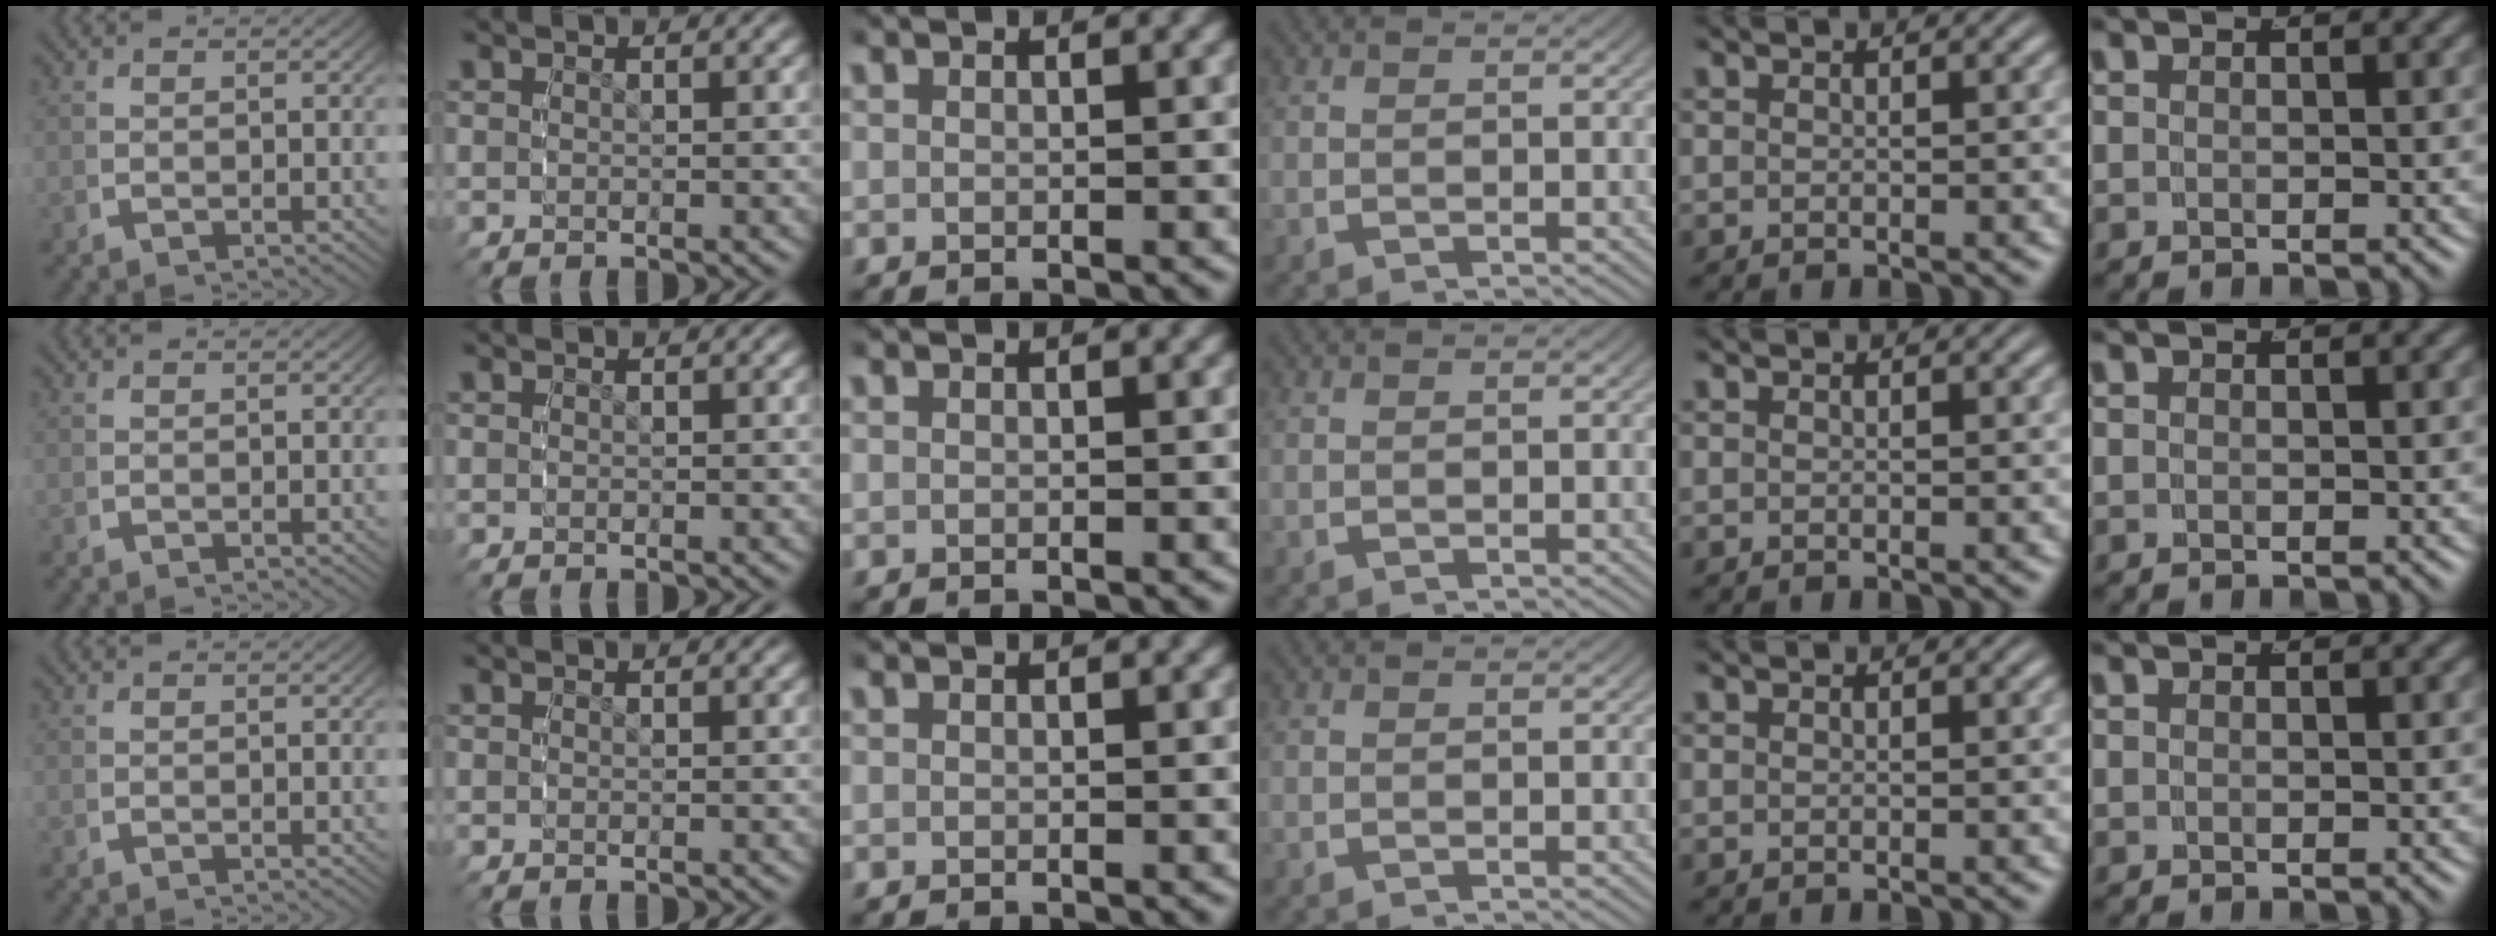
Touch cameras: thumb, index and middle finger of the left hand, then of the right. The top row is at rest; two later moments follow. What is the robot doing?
{"motion": "reach", "object": "jewelry box"}